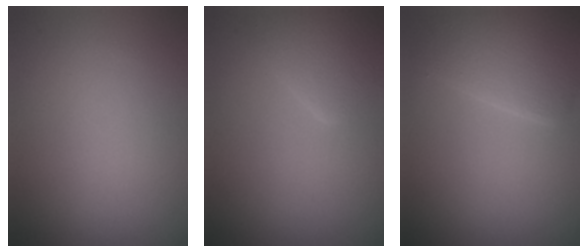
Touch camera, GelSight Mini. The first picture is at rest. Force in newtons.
{"total": 2.8, "press": 2.8, "slide": 0.1}
{"total": 4.1, "press": 4.1, "slide": 0.2}